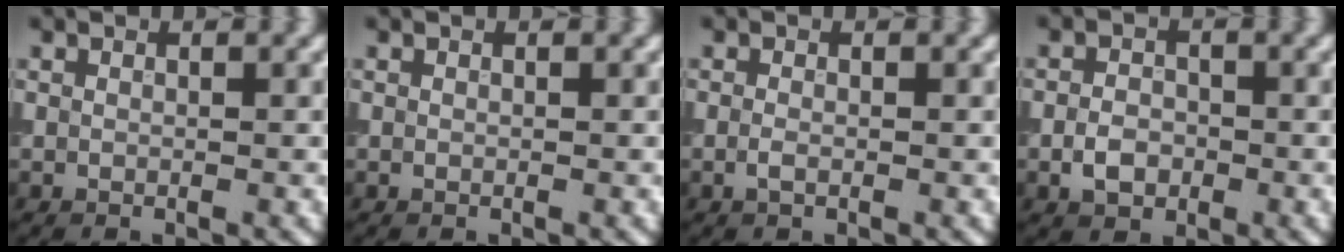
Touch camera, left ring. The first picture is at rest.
{"total": 0.0}
{"total": 0.9, "force": [-0.3, 0.5, 0.7], "torque": [-0.019, -0.003, -0.008]}
{"total": 2.6, "force": [-0.9, 1.9, 1.5], "torque": [-0.023, 0.001, -0.021]}